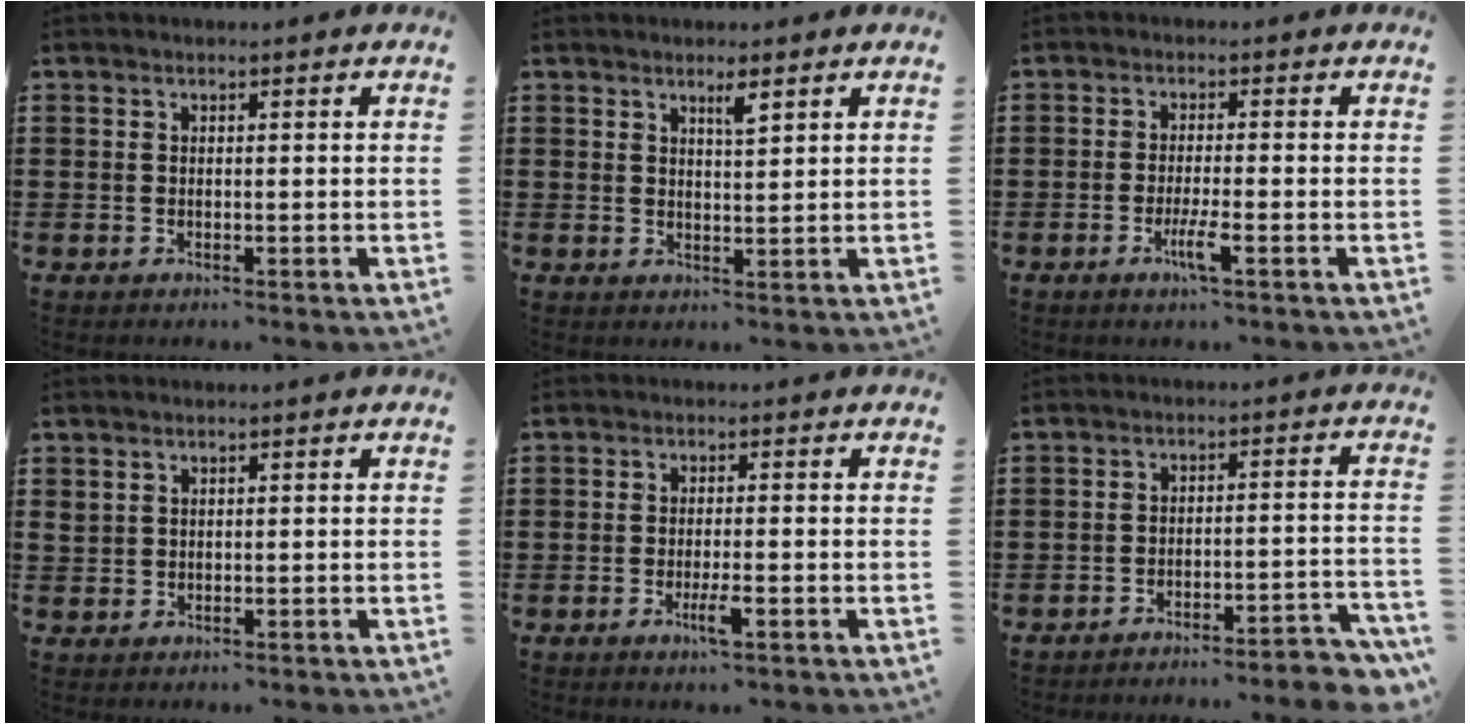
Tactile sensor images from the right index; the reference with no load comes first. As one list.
[{"total": 2.4, "force": [1.7, 0.3, 1.7], "torque": [-0.027, -0.002, 0.027]}, {"total": 3.9, "force": [-1.8, 0.2, 3.5], "torque": [-0.071, -0.013, -0.034]}, {"total": 1.1, "force": [0.9, 0.7, 0.3], "torque": [-0.008, 0.002, 0.017]}, {"total": 3.3, "force": [-1.4, 0.4, 2.9], "torque": [-0.061, -0.008, -0.029]}, {"total": 4.1, "force": [-4.0, 0.0, 1.1], "torque": [-0.021, -0.007, -0.082]}]